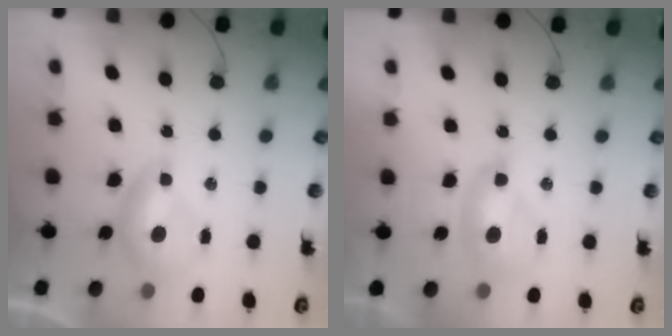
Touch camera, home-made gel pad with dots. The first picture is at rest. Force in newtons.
{"total": 2.1, "press": 2.1, "slide": 0.2}